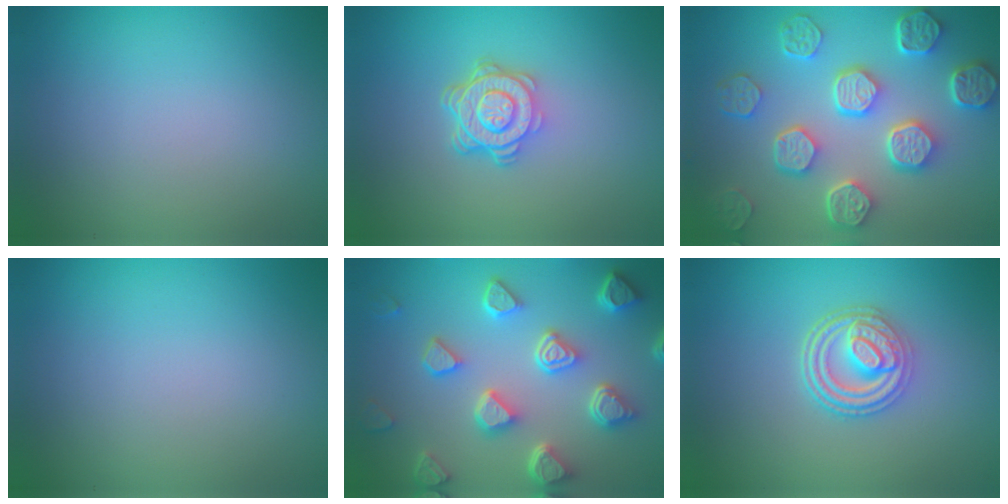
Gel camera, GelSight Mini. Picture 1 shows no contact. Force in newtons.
{"total": 4.7, "press": 3.4, "slide": 3.2}
{"total": 8.1, "press": 6.3, "slide": 5.1}
{"total": 0.0}
{"total": 6.8, "press": 5.4, "slide": 4.2}
{"total": 4.6, "press": 3.7, "slide": 2.7}